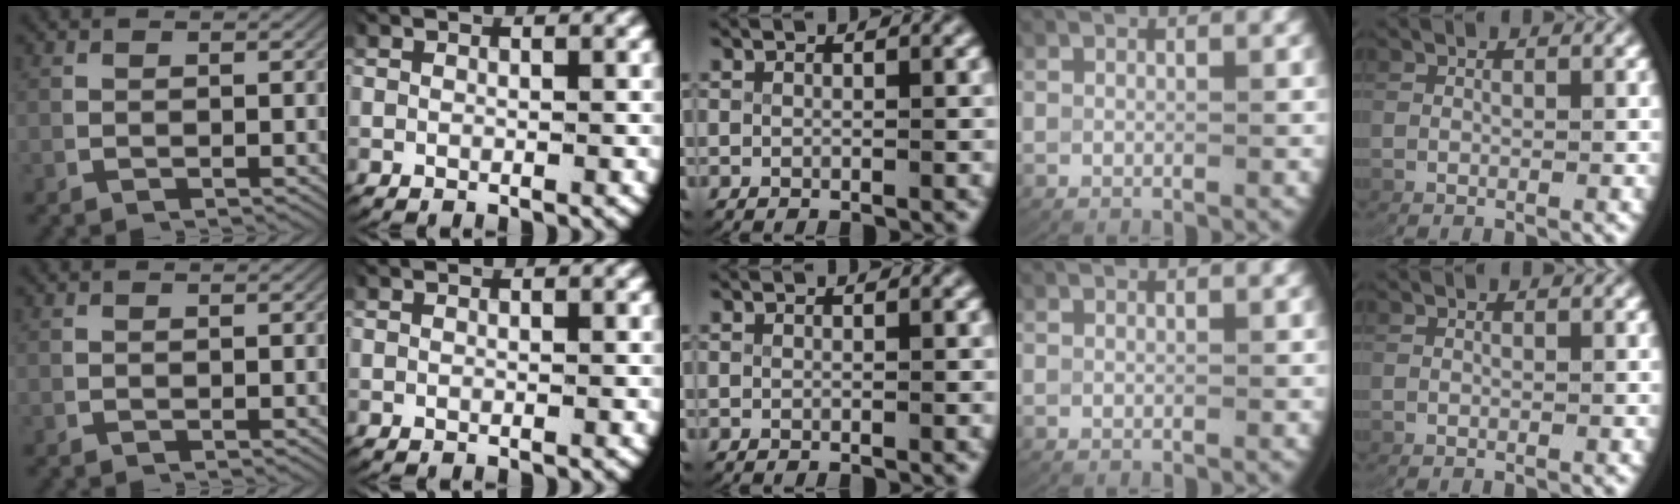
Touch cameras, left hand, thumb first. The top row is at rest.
{}